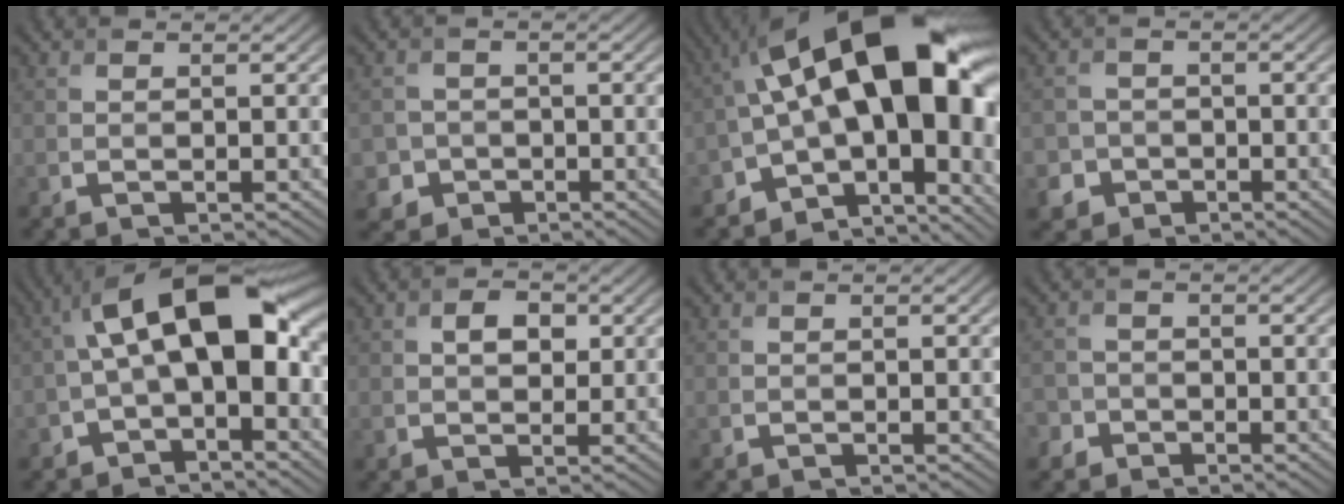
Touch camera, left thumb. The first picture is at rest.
{"total": 3.5, "force": [-1.6, 3.1, 0.4], "torque": [-0.005, -0.002, -0.042]}
{"total": 19.2, "force": [-0.3, 9.2, 16.8], "torque": [-0.239, 0.016, -0.008]}
{"total": 3.9, "force": [-2.0, 3.3, 0.5], "torque": [-0.004, 0.000, -0.053]}
{"total": 13.0, "force": [-0.2, 7.0, 11.0], "torque": [-0.183, 0.025, -0.014]}
{"total": 3.1, "force": [0.5, 2.1, 2.3], "torque": [-0.045, 0.004, 0.002]}
{"total": 0.7, "force": [0.0, 0.2, 0.7], "torque": [-0.010, 0.004, 0.002]}
{"total": 3.2, "force": [-2.0, 2.4, 0.5], "torque": [-0.007, 0.001, -0.047]}